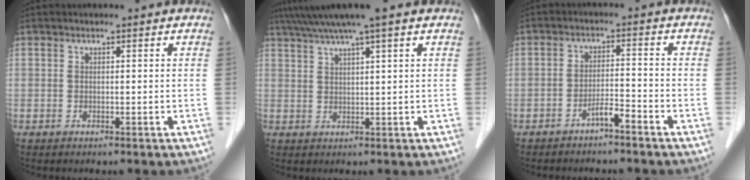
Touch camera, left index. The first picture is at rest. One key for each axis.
{"total": 7.5, "fx": 5.6, "fy": -1.0, "fz": 4.9, "tx": -0.083, "ty": 0.034, "tz": 0.089}
{"total": 3.0, "fx": -2.4, "fy": 0.2, "fz": 1.8, "tx": -0.034, "ty": 0.003, "tz": -0.044}